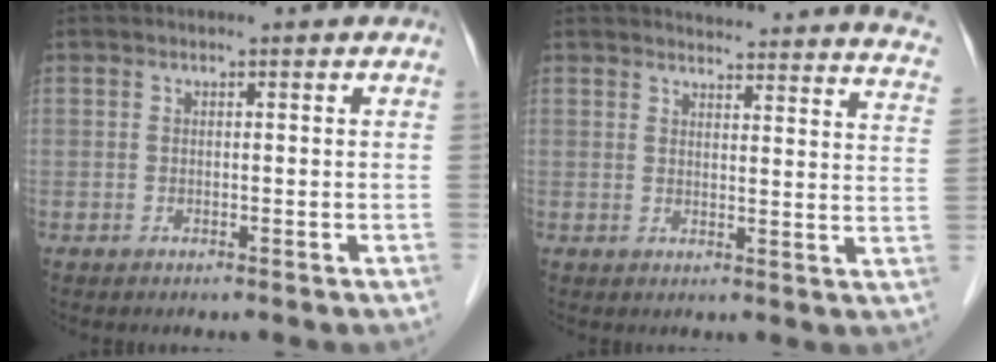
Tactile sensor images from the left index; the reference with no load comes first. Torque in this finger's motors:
{"motor_torque": [0.96, -1.18, 0.16, 0.02]}